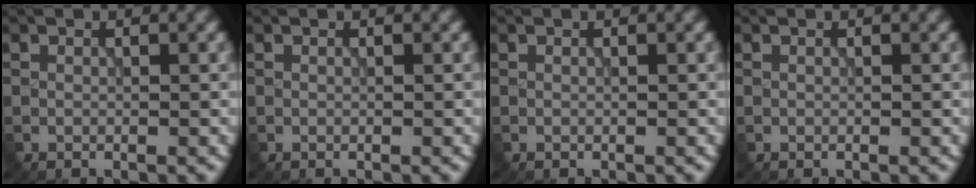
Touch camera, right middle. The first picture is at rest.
{"total": 0.0}
{"total": 0.0}
{"total": 0.0}